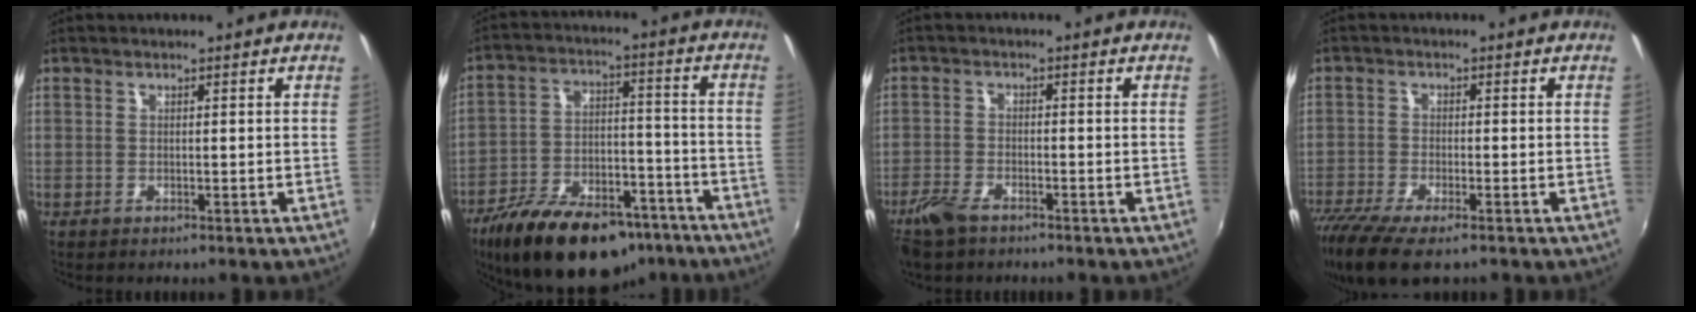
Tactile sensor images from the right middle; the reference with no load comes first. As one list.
[{"total": 23.1, "force": [-16.5, 10.3, 12.3], "torque": [-0.225, 0.001, -0.244]}, {"total": 5.4, "force": [-4.1, 2.3, 2.7], "torque": [-0.078, -0.007, -0.081]}, {"total": 11.5, "force": [-8.3, 3.1, 7.3], "torque": [-0.173, -0.052, -0.153]}]